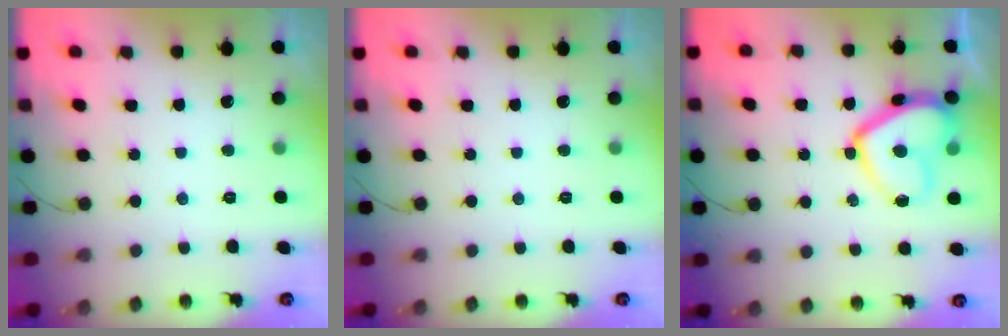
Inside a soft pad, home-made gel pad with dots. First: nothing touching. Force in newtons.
{"total": 0.0}
{"total": 13.8, "press": 13.7, "slide": 1.5}